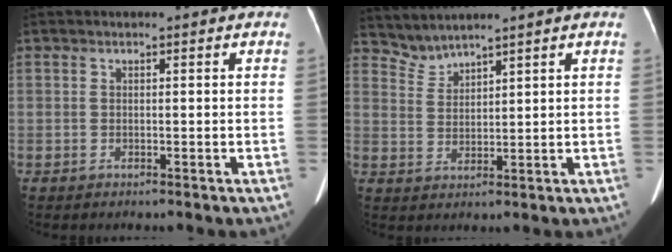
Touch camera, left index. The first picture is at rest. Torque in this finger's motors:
{"motor_torque": [-0.12, -0.04, -0.10, -0.03]}